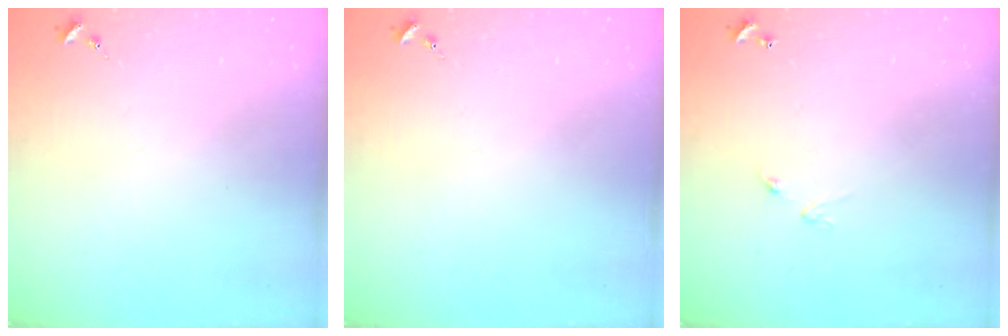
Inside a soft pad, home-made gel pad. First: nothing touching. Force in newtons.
{"total": 0.0}
{"total": 5.0, "press": 5.0, "slide": 0.5}